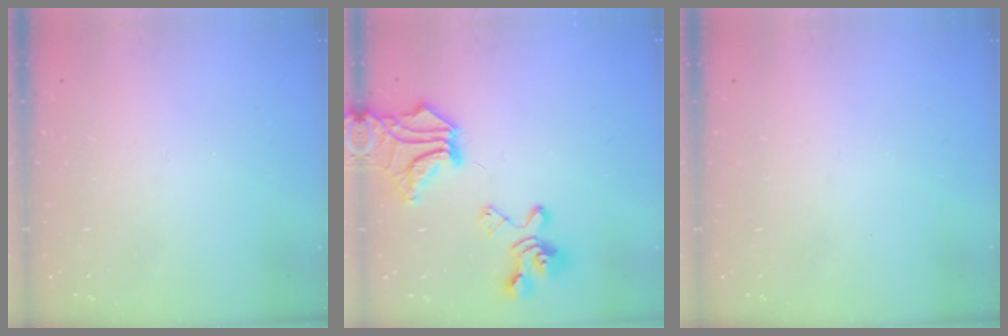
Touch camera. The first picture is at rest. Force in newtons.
{"total": 14.9, "press": 14.4, "slide": 3.6}
{"total": 0.0}